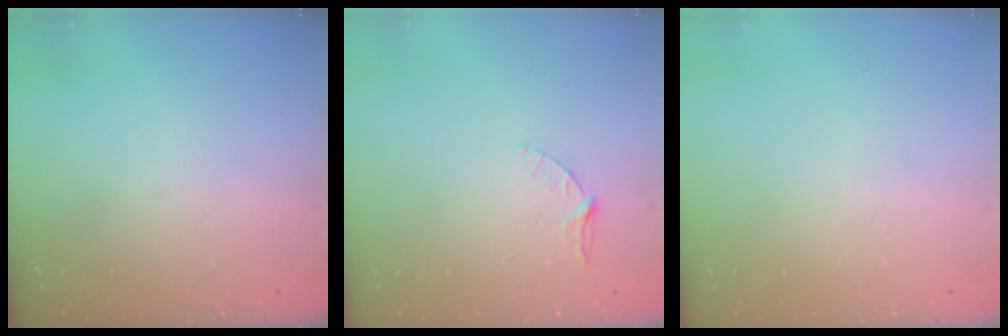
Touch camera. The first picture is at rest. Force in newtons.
{"total": 4.0, "press": 3.9, "slide": 0.4}
{"total": 0.0}